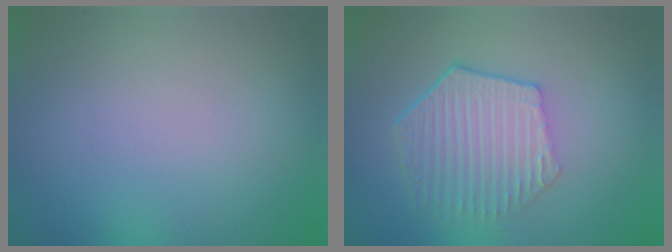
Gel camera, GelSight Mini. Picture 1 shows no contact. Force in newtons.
{"total": 5.8, "press": 4.3, "slide": 3.9}